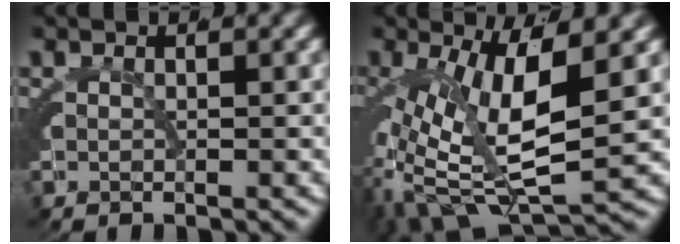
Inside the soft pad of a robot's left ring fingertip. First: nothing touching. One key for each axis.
{"total": 8.0, "fx": -2.2, "fy": 3.5, "fz": 6.9, "tx": -0.125, "ty": -0.031, "tz": -0.017}